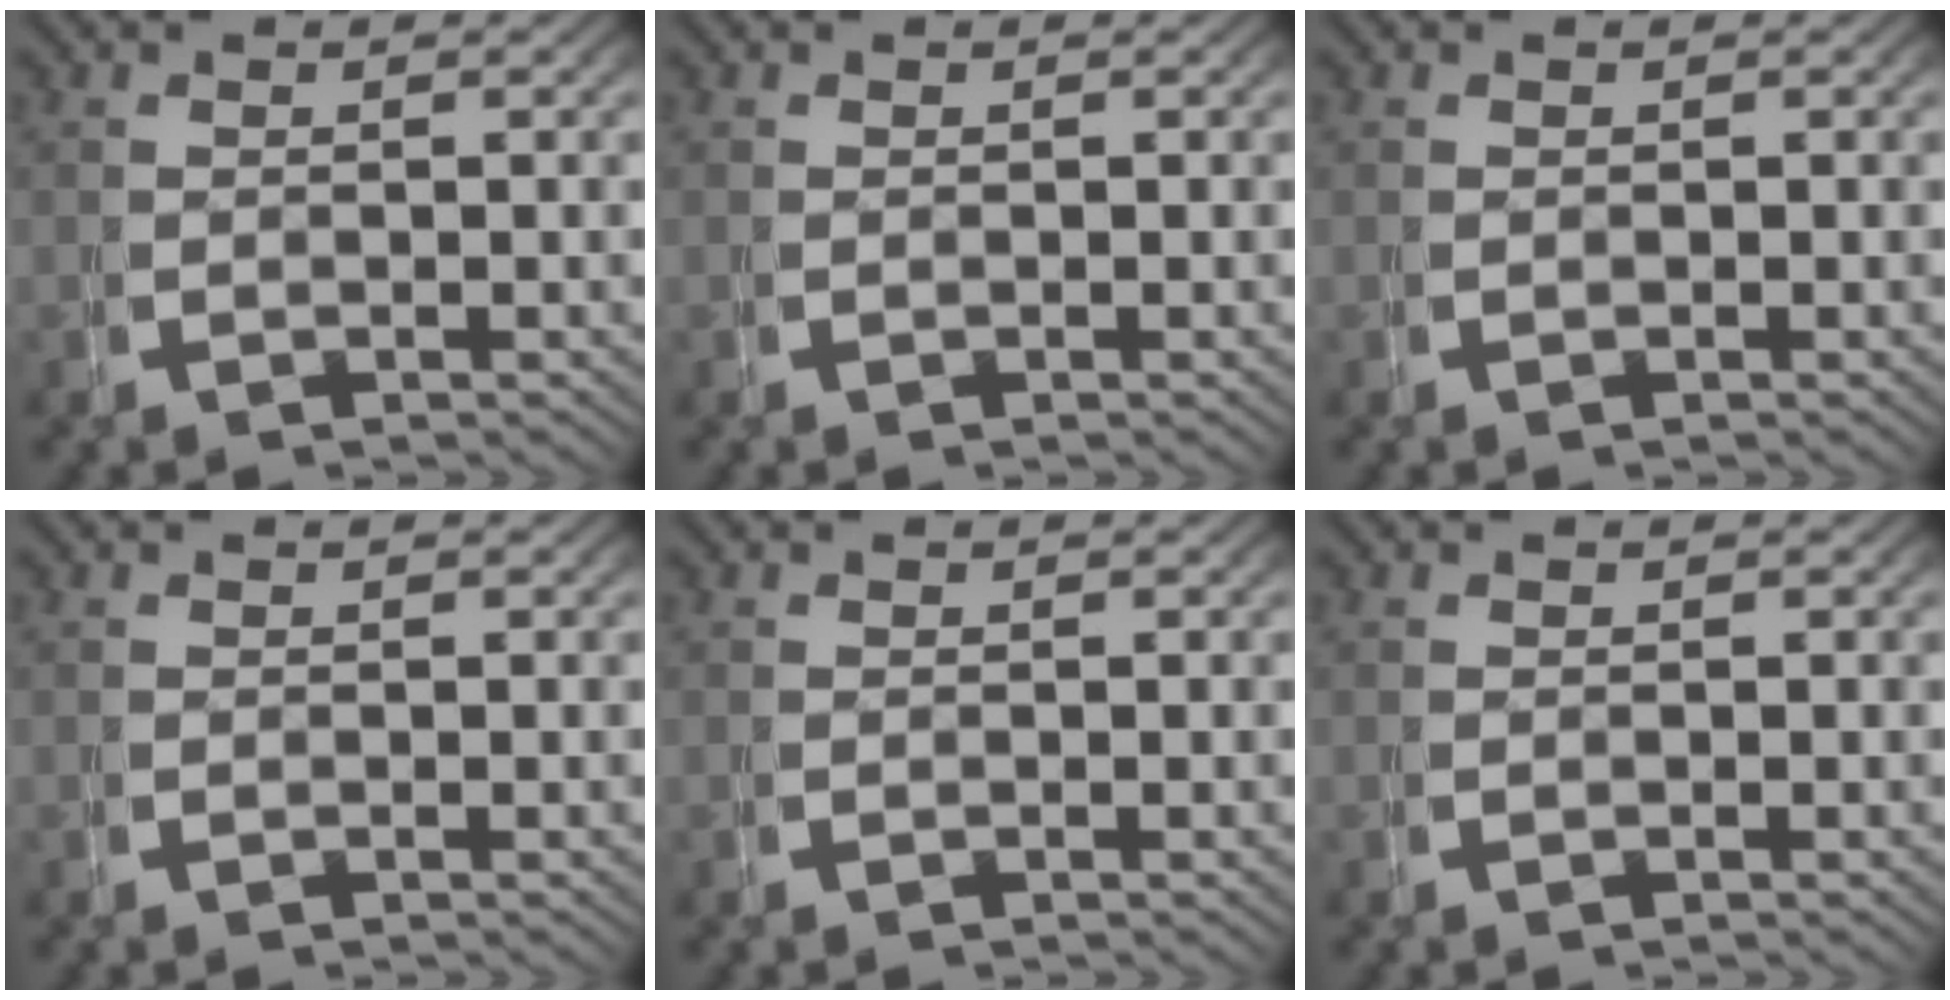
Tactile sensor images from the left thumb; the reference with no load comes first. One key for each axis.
{"total": 0.0}
{"total": 0.0}
{"total": 0.0}
{"total": 0.0}
{"total": 0.0}